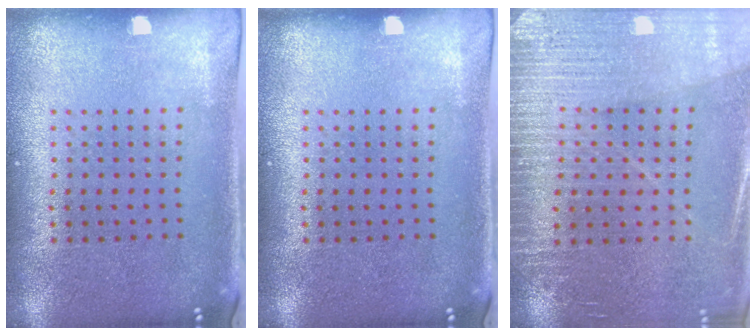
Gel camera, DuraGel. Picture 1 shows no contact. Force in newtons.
{"total": 0.0}
{"total": 3.0, "press": 3.0, "slide": 0.4}